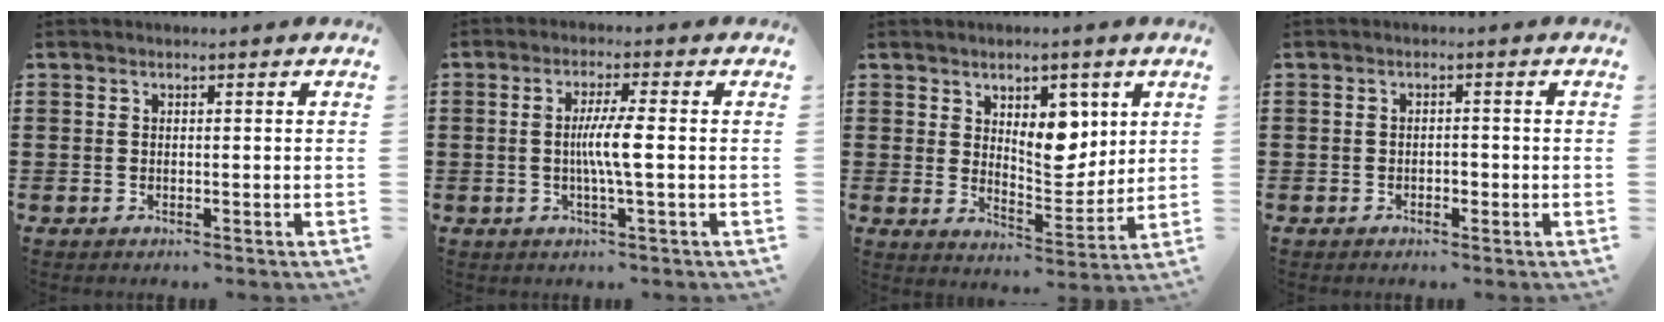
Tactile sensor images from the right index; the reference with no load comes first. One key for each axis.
{"total": 5.1, "fx": -0.4, "fy": 0.0, "fz": 5.1, "tx": -0.090, "ty": -0.006, "tz": -0.010}
{"total": 7.8, "fx": 3.6, "fy": 4.6, "fz": 5.2, "tx": -0.077, "ty": -0.013, "tz": 0.057}
{"total": 1.3, "fx": -0.7, "fy": 0.7, "fz": 0.9, "tx": -0.018, "ty": 0.000, "tz": -0.013}